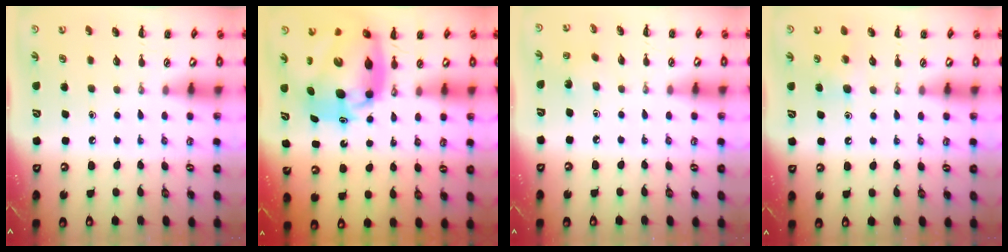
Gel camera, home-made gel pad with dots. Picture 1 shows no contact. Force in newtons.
{"total": 16.5, "press": 15.8, "slide": 4.6}
{"total": 1.1, "press": 1.0, "slide": 0.5}
{"total": 5.5, "press": 5.3, "slide": 1.6}